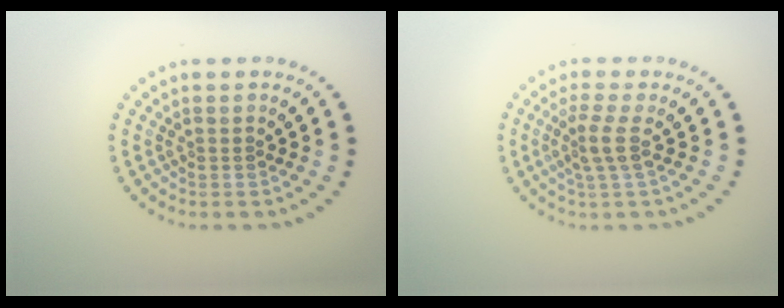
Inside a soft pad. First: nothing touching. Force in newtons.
{"total": 2.3, "press": 1.6, "slide": 1.7}